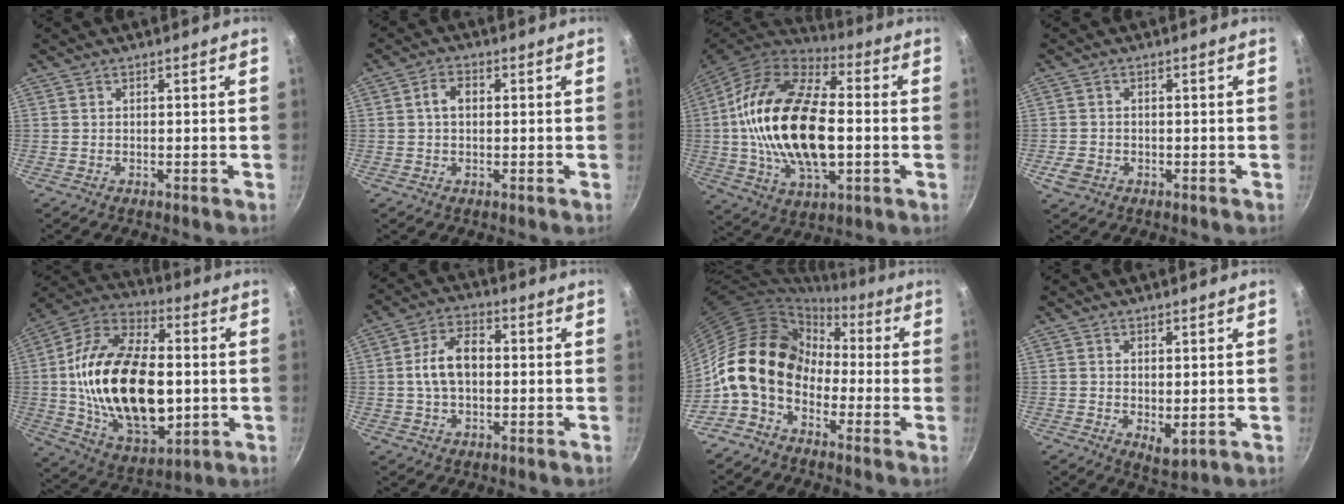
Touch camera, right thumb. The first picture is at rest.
{"total": 3.5, "force": [0.3, 2.5, 2.5], "torque": [-0.033, 0.010, 0.000]}
{"total": 25.1, "force": [-0.4, 13.6, 21.1], "torque": [-0.386, 0.019, -0.014]}
{"total": 3.4, "force": [-1.2, 2.7, 1.6], "torque": [-0.029, 0.007, -0.018]}
{"total": 28.3, "force": [-0.6, 16.4, 23.1], "torque": [-0.404, 0.012, -0.009]}
{"total": 8.8, "force": [0.1, 5.6, 6.8], "torque": [-0.108, 0.024, -0.006]}
{"total": 14.2, "force": [-2.4, 10.7, 9.1], "torque": [-0.123, 0.043, -0.064]}
{"total": 3.7, "force": [0.4, 2.1, 3.0], "torque": [-0.044, -0.018, 0.008]}